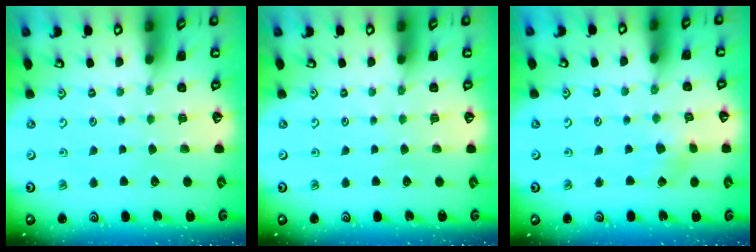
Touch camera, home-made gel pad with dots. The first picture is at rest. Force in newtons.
{"total": 0.0}
{"total": 2.8, "press": 2.8, "slide": 0.5}